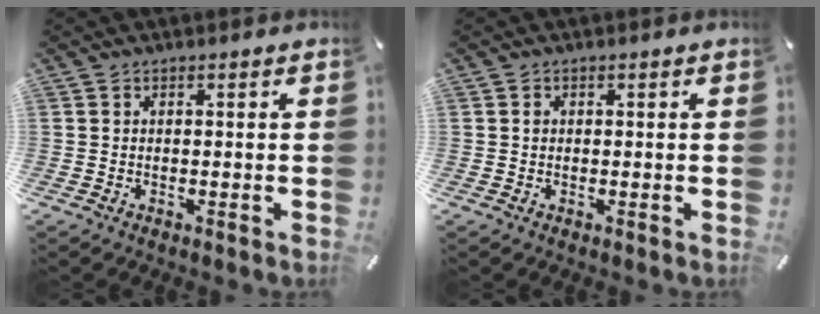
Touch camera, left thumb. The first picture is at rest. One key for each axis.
{"total": 0.6, "fx": 0.0, "fy": 0.6, "fz": 0.2, "tx": -0.004, "ty": 0.004, "tz": -0.001}